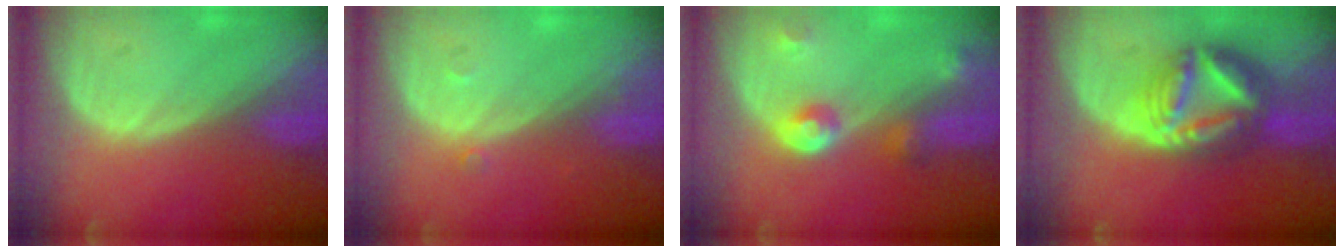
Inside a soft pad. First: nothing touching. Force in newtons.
{"total": 0.7, "press": 0.7, "slide": 0.1}
{"total": 4.9, "press": 4.4, "slide": 2.1}
{"total": 9.1, "press": 9.1, "slide": 0.9}